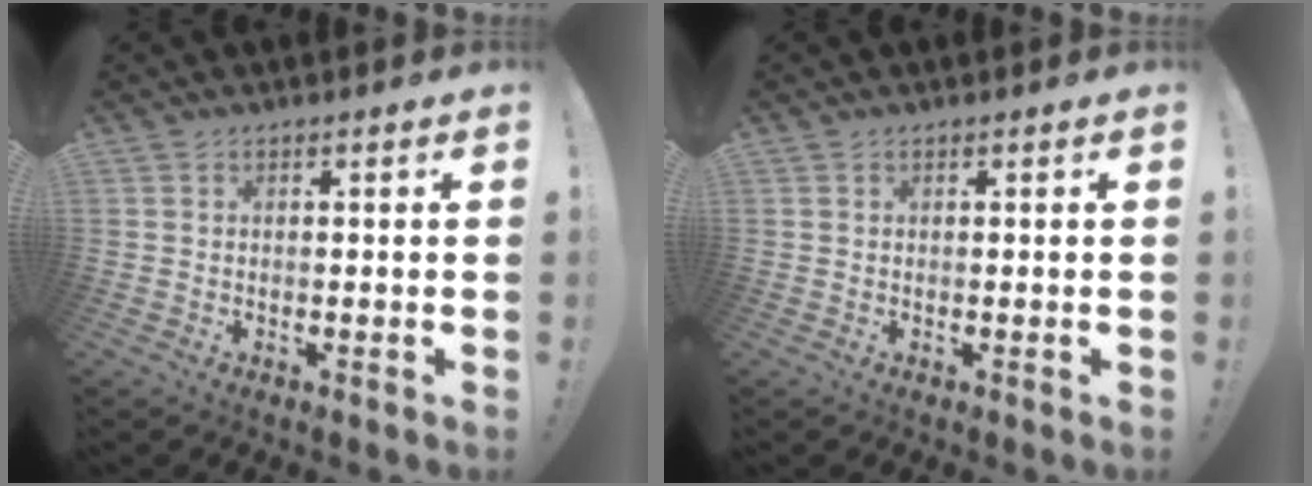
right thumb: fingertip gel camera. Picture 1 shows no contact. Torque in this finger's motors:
{"motor_torque": [-0.04, 0.13, -0.14, 0.09, 0.06]}